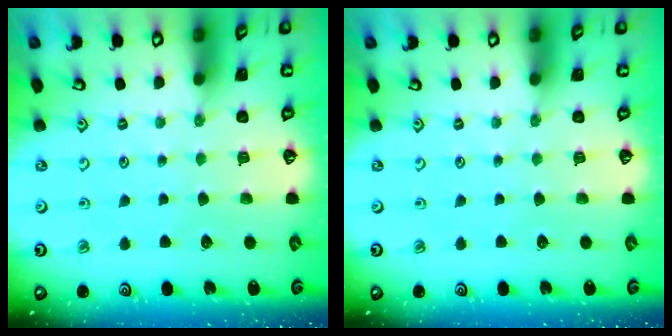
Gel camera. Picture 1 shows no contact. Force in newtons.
{"total": 0.0}